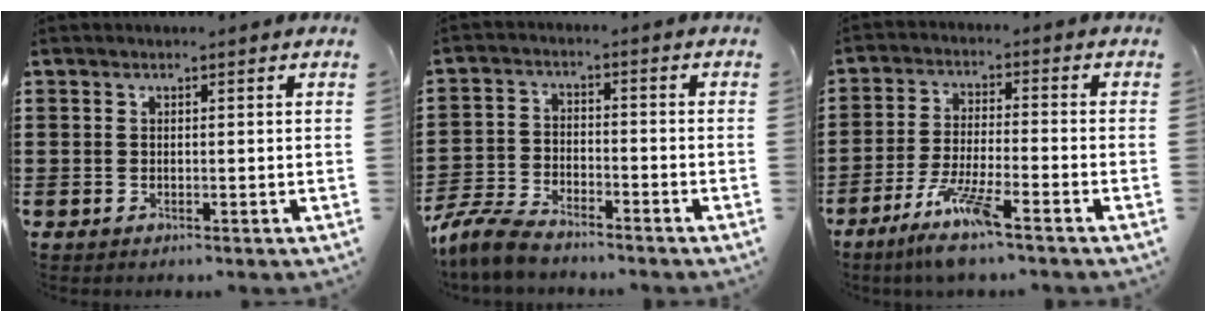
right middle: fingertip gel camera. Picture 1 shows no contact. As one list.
[{"total": 6.1, "force": [-5.7, 1.2, 2.0], "torque": [-0.063, 0.000, -0.116]}, {"total": 7.4, "force": [-5.4, 0.3, 5.0], "torque": [-0.102, -0.013, -0.102]}]